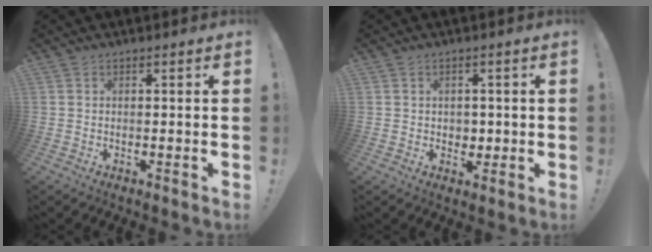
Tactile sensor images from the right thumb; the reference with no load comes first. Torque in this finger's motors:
{"motor_torque": [-0.23, 0.18, 0.19, 0.35, -0.02]}